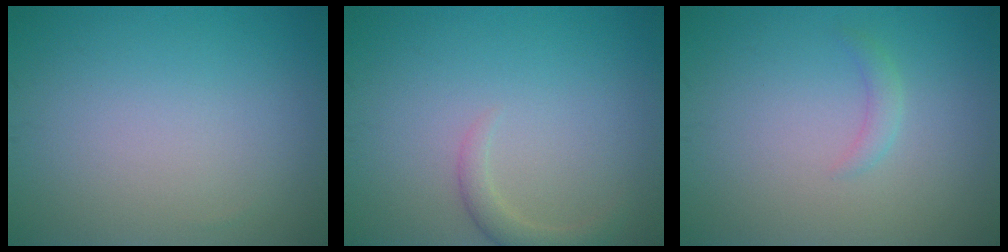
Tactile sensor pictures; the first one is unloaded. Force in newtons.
{"total": 1.9, "press": 1.9, "slide": 0.2}
{"total": 1.1, "press": 1.1, "slide": 0.1}